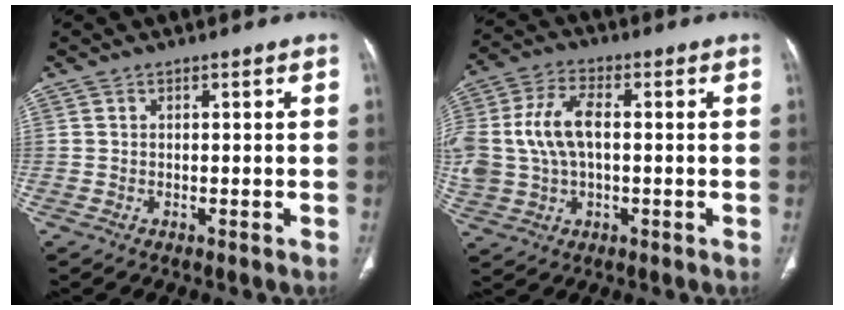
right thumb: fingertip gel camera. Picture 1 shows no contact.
{"total": 13.6, "force": [0.7, 8.4, 10.7], "torque": [-0.239, 0.021, 0.014]}